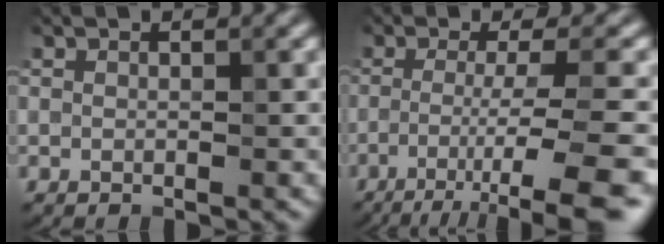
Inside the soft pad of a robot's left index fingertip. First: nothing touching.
{"total": 7.4, "force": [-3.7, 1.0, 6.3], "torque": [-0.087, 0.003, -0.066]}